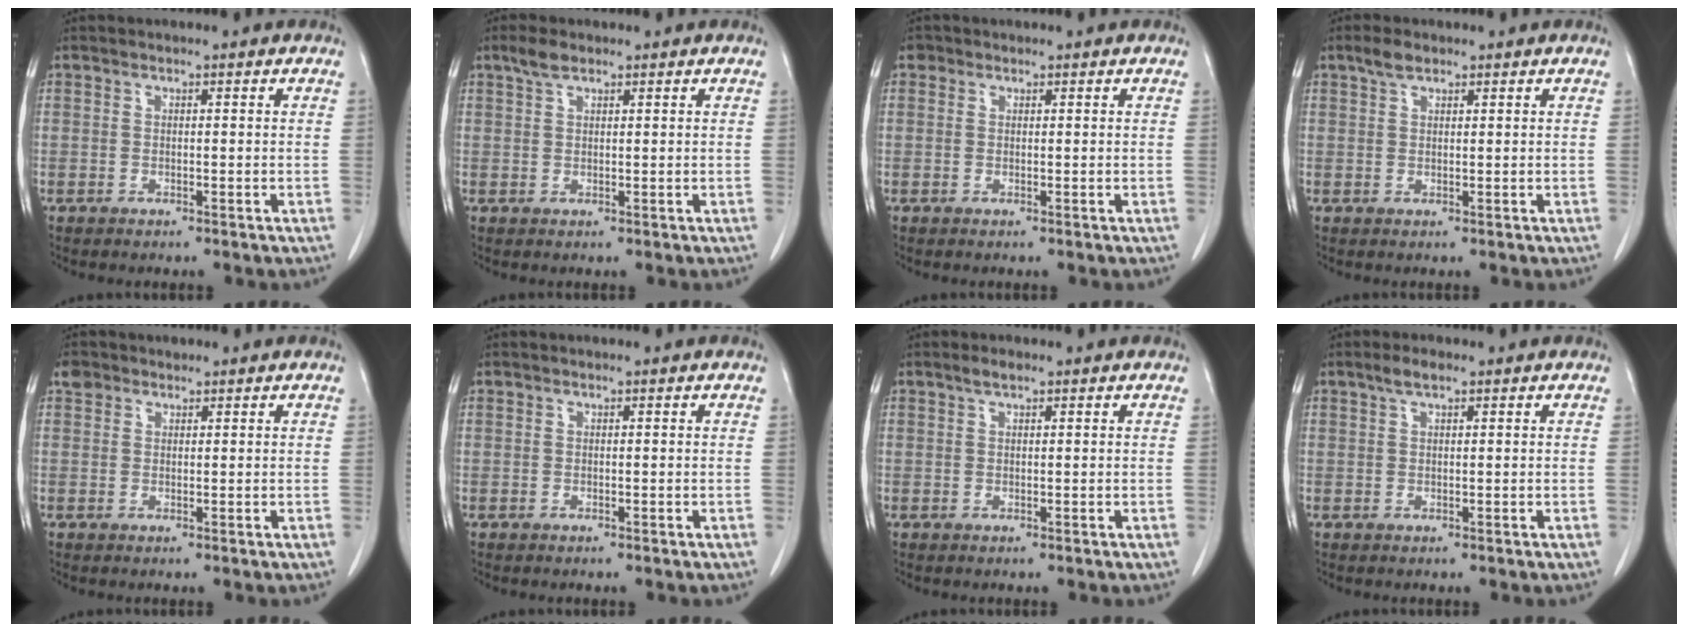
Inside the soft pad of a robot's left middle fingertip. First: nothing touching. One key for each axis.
{"total": 2.1, "fx": 1.6, "fy": 0.8, "fz": 1.2, "tx": -0.028, "ty": 0.007, "tz": 0.032}
{"total": 0.9, "fx": 0.5, "fy": 0.7, "fz": 0.1, "tx": 0.004, "ty": 0.003, "tz": 0.005}
{"total": 2.2, "fx": 1.6, "fy": 0.9, "fz": 1.2, "tx": -0.028, "ty": 0.006, "tz": 0.031}
{"total": 1.9, "fx": 1.3, "fy": 1.4, "fz": 0.2, "tx": -0.004, "ty": 0.011, "tz": 0.022}
{"total": 0.0}
{"total": 1.4, "fx": 1.0, "fy": 0.4, "fz": 0.9, "tx": -0.020, "ty": 0.005, "tz": 0.020}
{"total": 2.2, "fx": 1.5, "fy": 0.6, "fz": 1.5, "tx": -0.034, "ty": 0.009, "tz": 0.030}